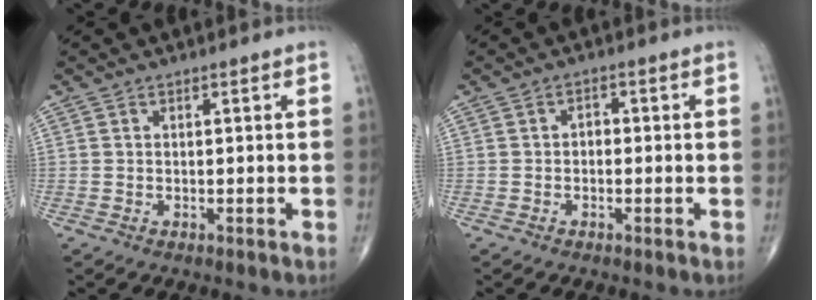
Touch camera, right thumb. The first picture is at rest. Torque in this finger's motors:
{"motor_torque": [-0.42, -0.18, 0.08, 0.08, 0.03]}